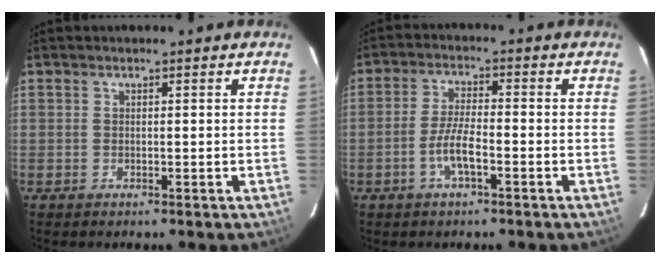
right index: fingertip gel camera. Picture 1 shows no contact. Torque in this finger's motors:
{"motor_torque": [1.12, -0.48, 0.66, 0.14]}